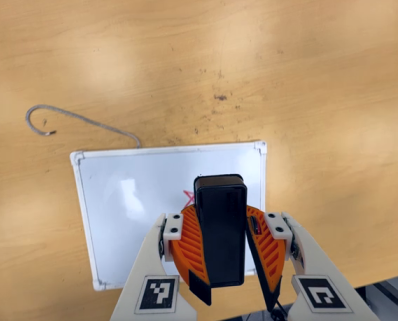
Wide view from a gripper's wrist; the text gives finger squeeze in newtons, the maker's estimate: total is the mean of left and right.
{"total": 11.4, "left": 11.3, "right": 11.5}